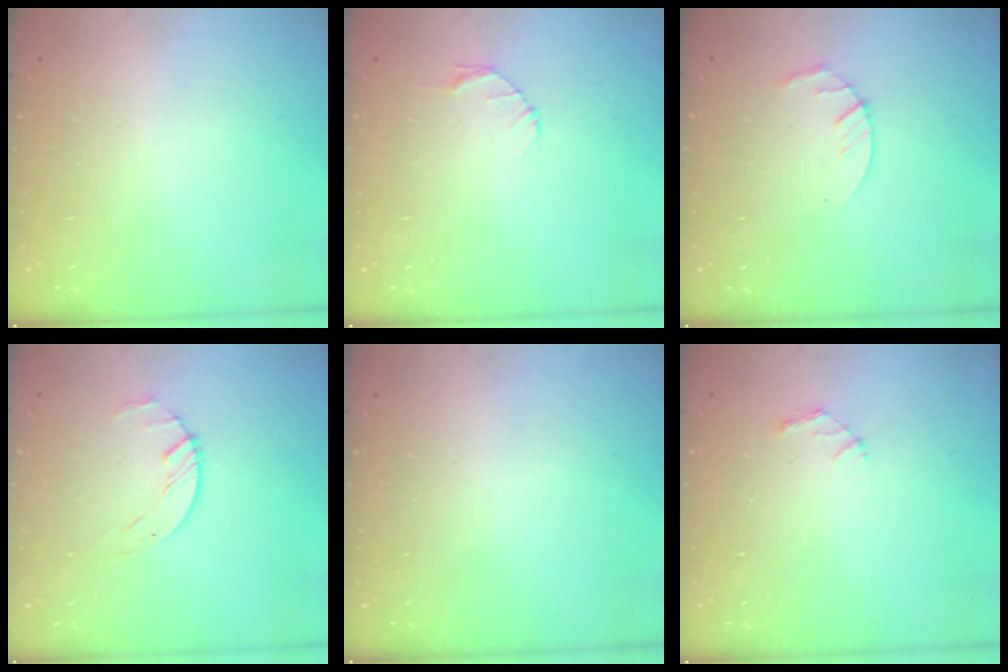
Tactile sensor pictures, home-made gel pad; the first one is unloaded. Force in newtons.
{"total": 2.6, "press": 2.6, "slide": 0.3}
{"total": 3.0, "press": 2.9, "slide": 0.5}
{"total": 1.6, "press": 1.6, "slide": 0.3}
{"total": 0.0}
{"total": 2.1, "press": 2.1, "slide": 0.2}